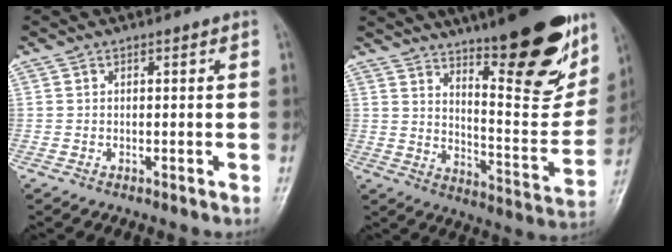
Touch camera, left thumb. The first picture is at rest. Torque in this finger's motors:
{"motor_torque": [0.91, 0.86, 1.29, -1.48, 0.13]}